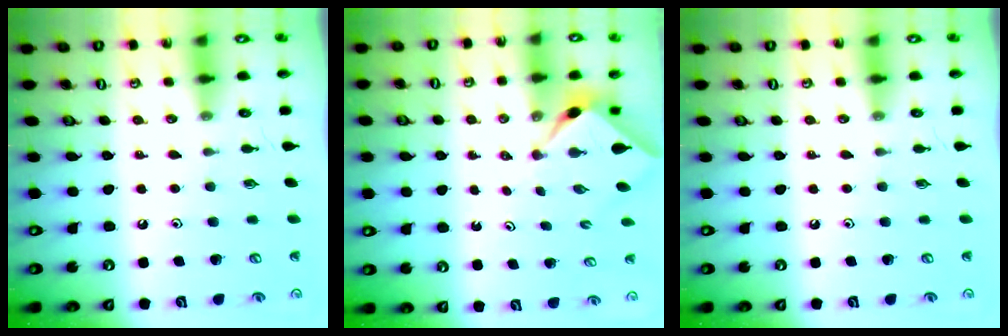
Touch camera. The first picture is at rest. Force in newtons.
{"total": 2.3, "press": 2.3, "slide": 0.2}
{"total": 0.0}